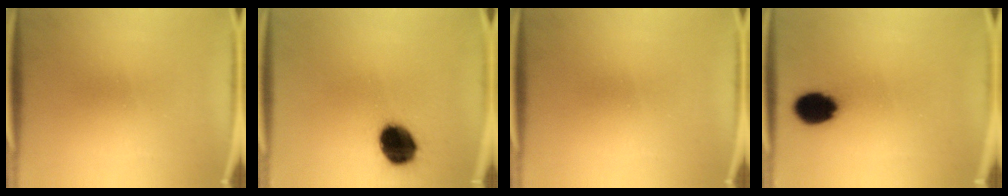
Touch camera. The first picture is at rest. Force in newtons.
{"total": 13.2}
{"total": 0.0}
{"total": 9.4}